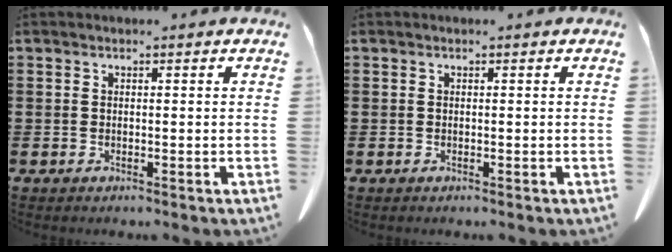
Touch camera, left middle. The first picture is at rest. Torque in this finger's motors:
{"motor_torque": [0.03, -0.10, -0.01, 0.00]}